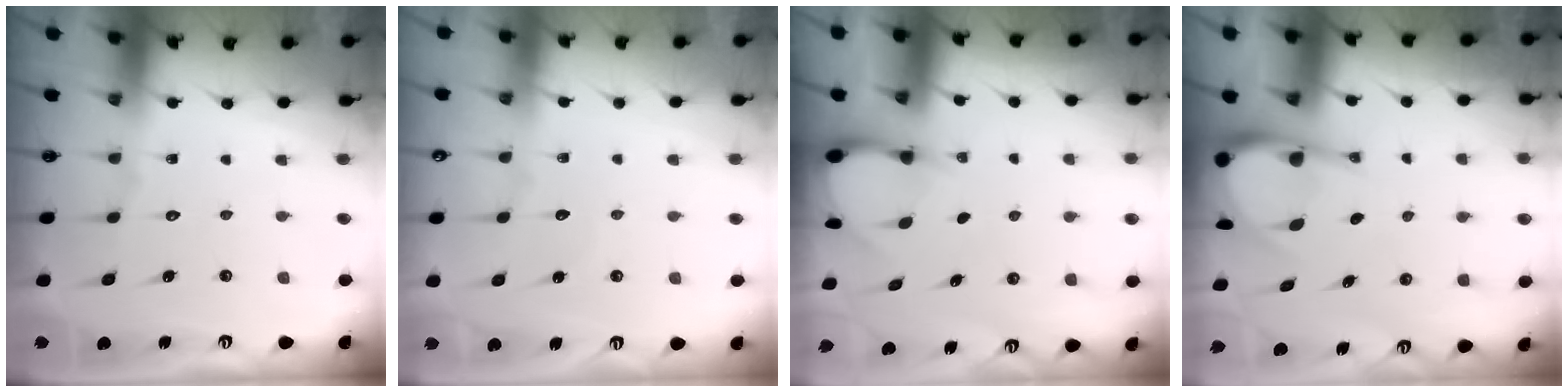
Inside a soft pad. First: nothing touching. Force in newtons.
{"total": 3.2, "press": 3.2, "slide": 0.2}
{"total": 2.9, "press": 2.9, "slide": 0.3}
{"total": 7.5, "press": 7.5, "slide": 0.9}